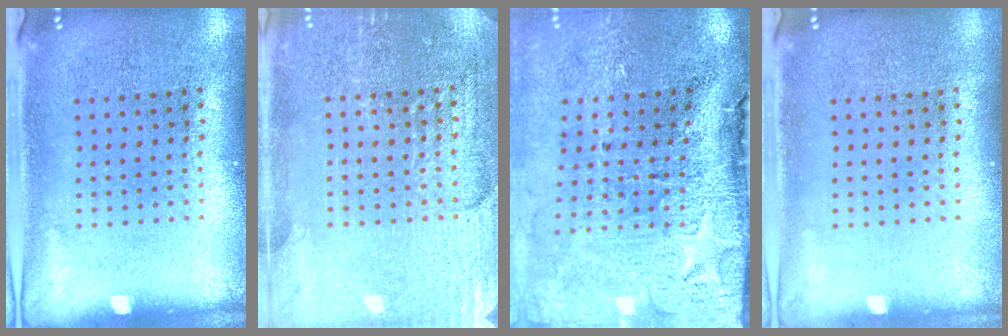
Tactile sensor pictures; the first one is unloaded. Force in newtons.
{"total": 3.2, "press": 3.1, "slide": 0.6}
{"total": 4.9, "press": 3.8, "slide": 3.1}
{"total": 0.0}